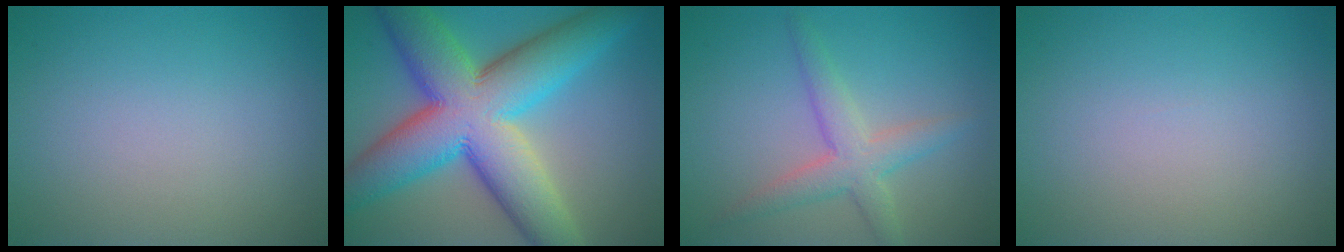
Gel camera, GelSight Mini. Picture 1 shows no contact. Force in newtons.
{"total": 14.3, "press": 14.3, "slide": 0.3}
{"total": 3.5, "press": 3.5, "slide": 0.2}
{"total": 0.0}